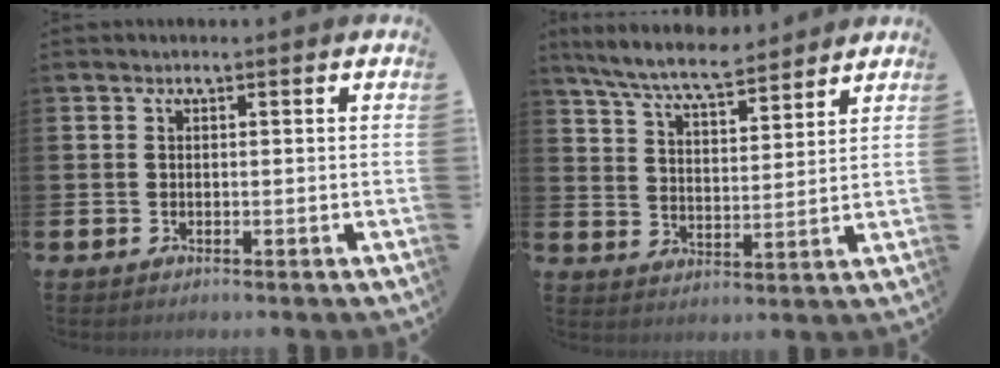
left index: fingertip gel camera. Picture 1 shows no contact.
{"total": 7.6, "force": [7.0, 1.0, 2.6], "torque": [-0.081, -0.032, 0.127]}